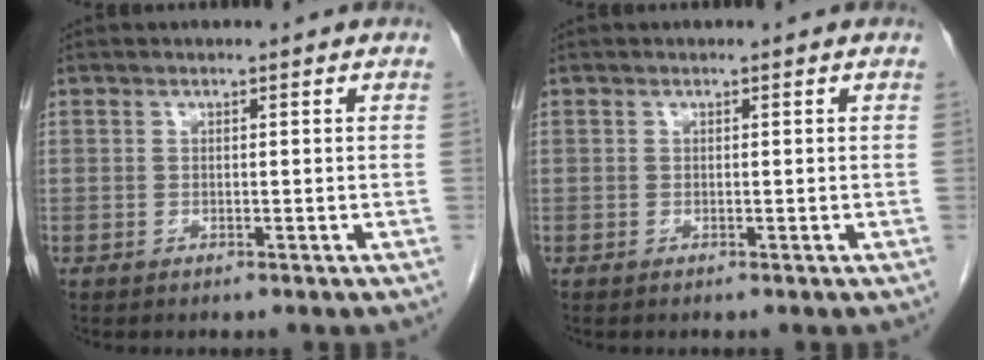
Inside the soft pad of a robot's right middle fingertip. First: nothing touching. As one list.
[{"total": 0.0}]